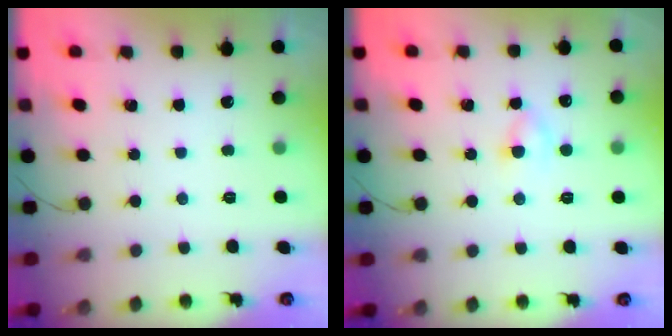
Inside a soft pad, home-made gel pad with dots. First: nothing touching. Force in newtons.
{"total": 2.5, "press": 2.2, "slide": 1.1}